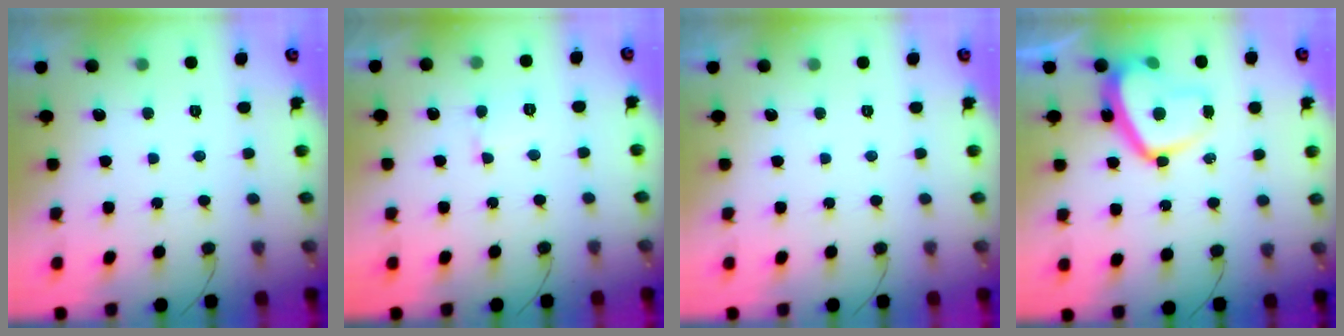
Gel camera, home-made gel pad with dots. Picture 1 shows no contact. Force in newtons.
{"total": 2.6, "press": 2.6, "slide": 0.3}
{"total": 0.0}
{"total": 11.7, "press": 11.6, "slide": 0.9}